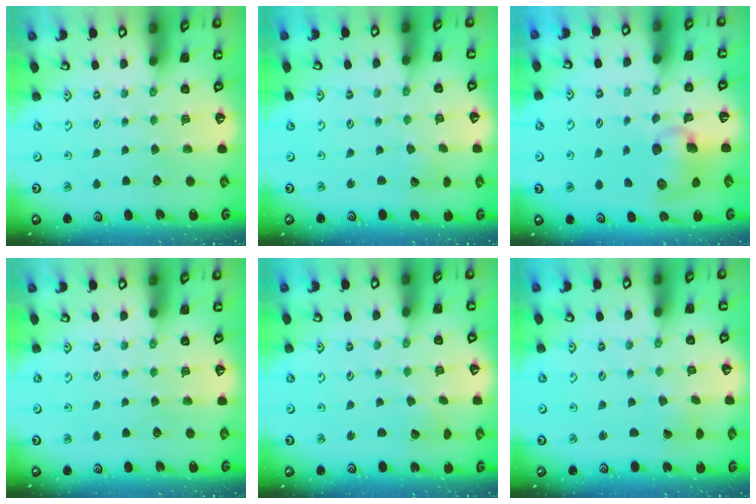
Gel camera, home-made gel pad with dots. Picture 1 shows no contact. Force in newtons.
{"total": 1.7, "press": 1.7, "slide": 0.1}
{"total": 11.5, "press": 11.4, "slide": 1.7}
{"total": 0.0}
{"total": 2.2, "press": 2.2, "slide": 0.1}
{"total": 1.7, "press": 1.7, "slide": 0.1}